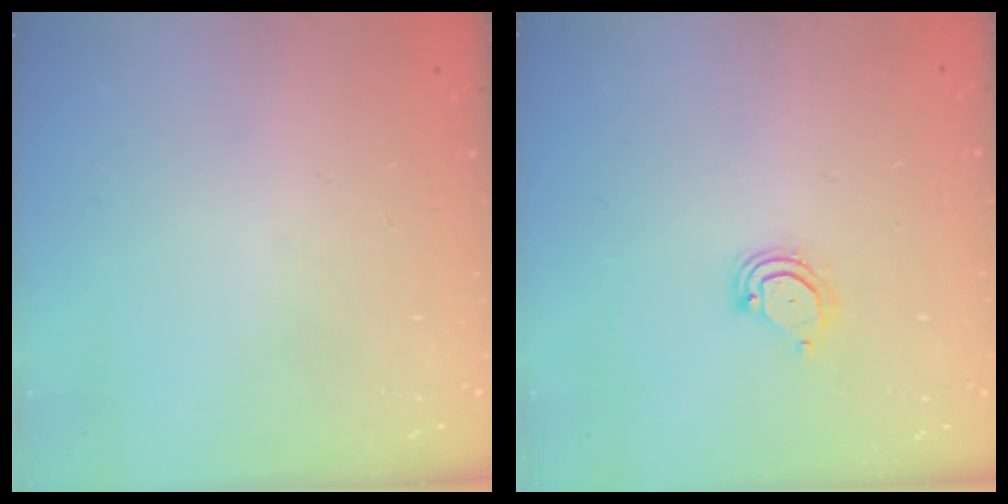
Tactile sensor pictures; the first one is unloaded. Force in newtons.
{"total": 4.4, "press": 4.4, "slide": 0.3}